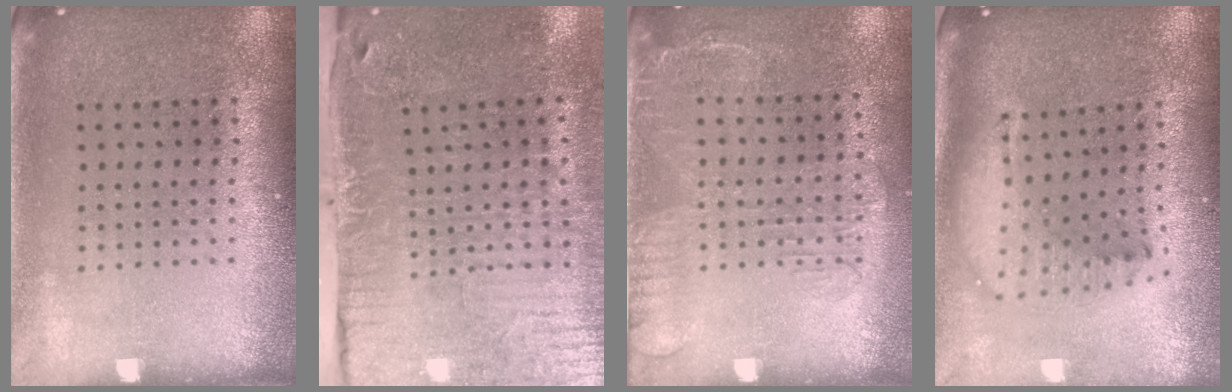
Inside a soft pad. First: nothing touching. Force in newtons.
{"total": 5.2, "press": 4.1, "slide": 3.1}
{"total": 1.6, "press": 1.2, "slide": 1.1}
{"total": 1.9, "press": 1.5, "slide": 1.1}